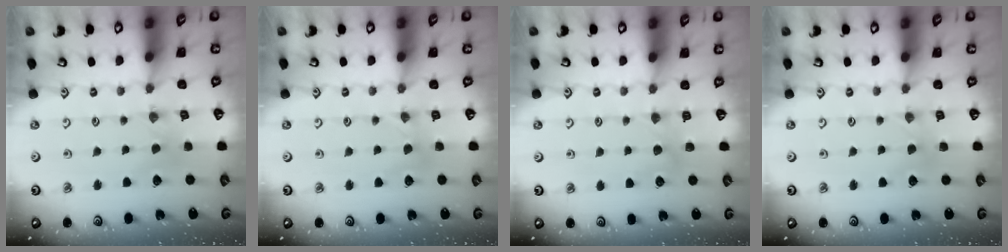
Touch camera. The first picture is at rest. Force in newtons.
{"total": 1.9, "press": 1.8, "slide": 0.4}
{"total": 4.8, "press": 4.7, "slide": 0.6}
{"total": 2.7, "press": 2.6, "slide": 0.5}